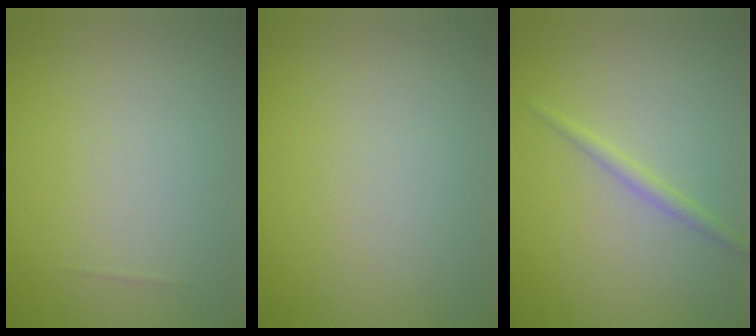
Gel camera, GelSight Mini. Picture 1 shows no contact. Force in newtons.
{"total": 0.0}
{"total": 1.3, "press": 1.3, "slide": 0.0}